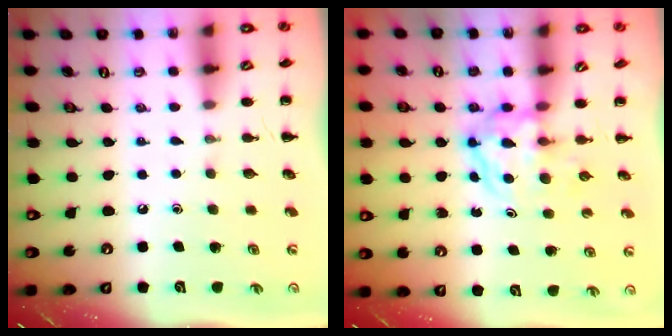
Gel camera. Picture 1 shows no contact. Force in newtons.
{"total": 4.0, "press": 3.9, "slide": 0.5}